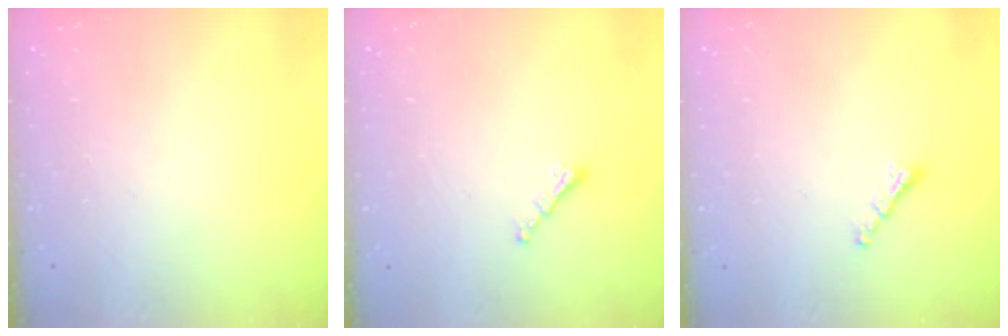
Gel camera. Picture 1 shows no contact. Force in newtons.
{"total": 0.8, "press": 0.7, "slide": 0.4}
{"total": 0.6, "press": 0.5, "slide": 0.4}